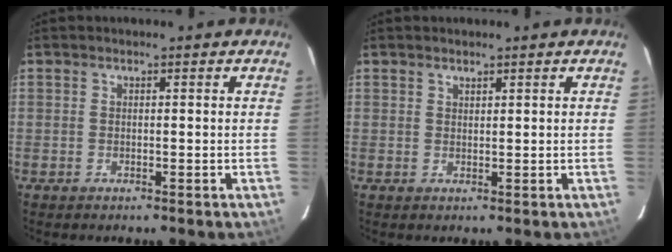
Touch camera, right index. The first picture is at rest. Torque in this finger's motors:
{"motor_torque": [-0.22, 0.11, 0.00, 0.00]}